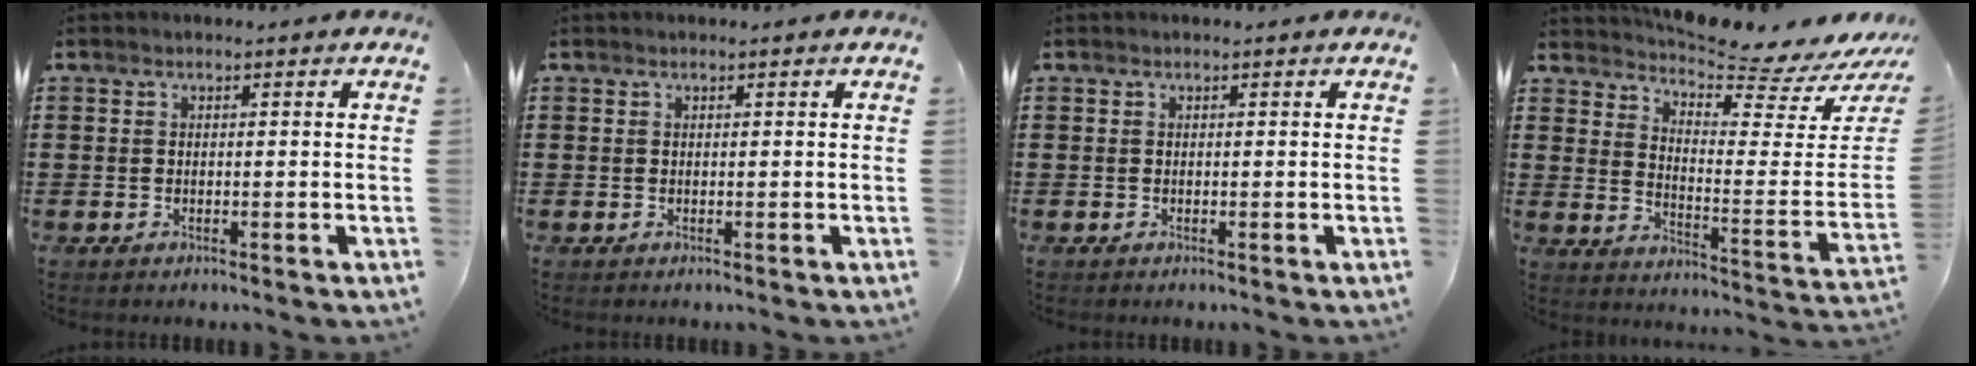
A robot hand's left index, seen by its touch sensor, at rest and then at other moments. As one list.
[{"total": 0.0}, {"total": 0.0}, {"total": 5.8, "force": [5.5, 0.0, 2.1], "torque": [-0.055, -0.062, 0.088]}]